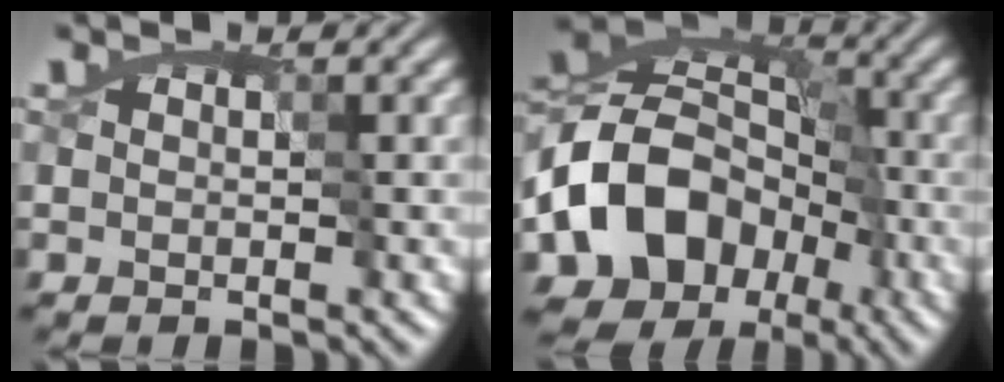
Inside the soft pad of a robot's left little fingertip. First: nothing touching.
{"total": 12.0, "force": [-6.0, 8.8, 5.4], "torque": [-0.100, -0.001, -0.113]}